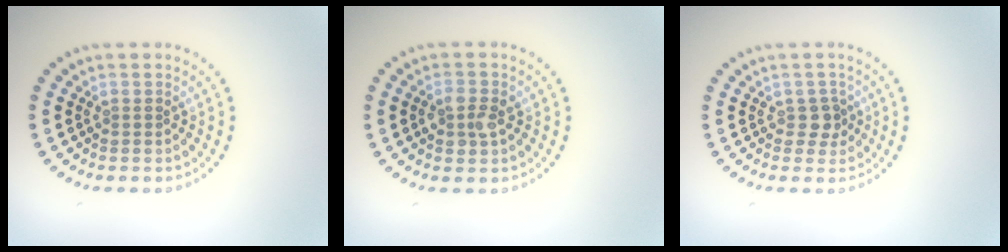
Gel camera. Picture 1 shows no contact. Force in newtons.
{"total": 2.1, "press": 2.1, "slide": 0.1}
{"total": 1.6, "press": 1.4, "slide": 0.8}